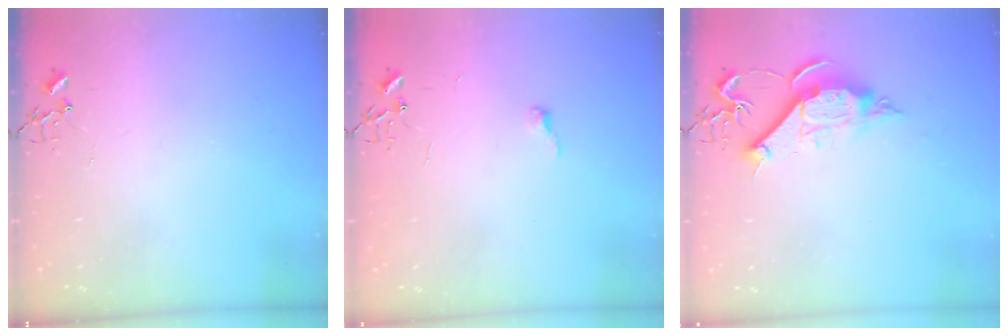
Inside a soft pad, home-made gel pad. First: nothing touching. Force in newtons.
{"total": 4.4, "press": 4.4, "slide": 0.4}
{"total": 10.9, "press": 10.9, "slide": 0.7}